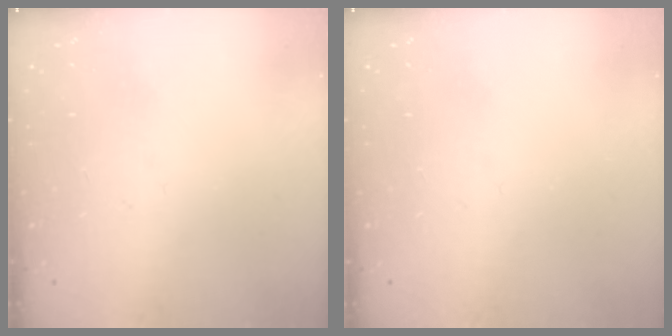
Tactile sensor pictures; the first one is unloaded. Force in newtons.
{"total": 0.0}